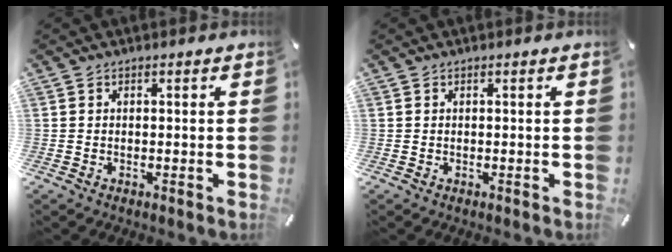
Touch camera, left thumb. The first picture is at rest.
{"total": 0.0}